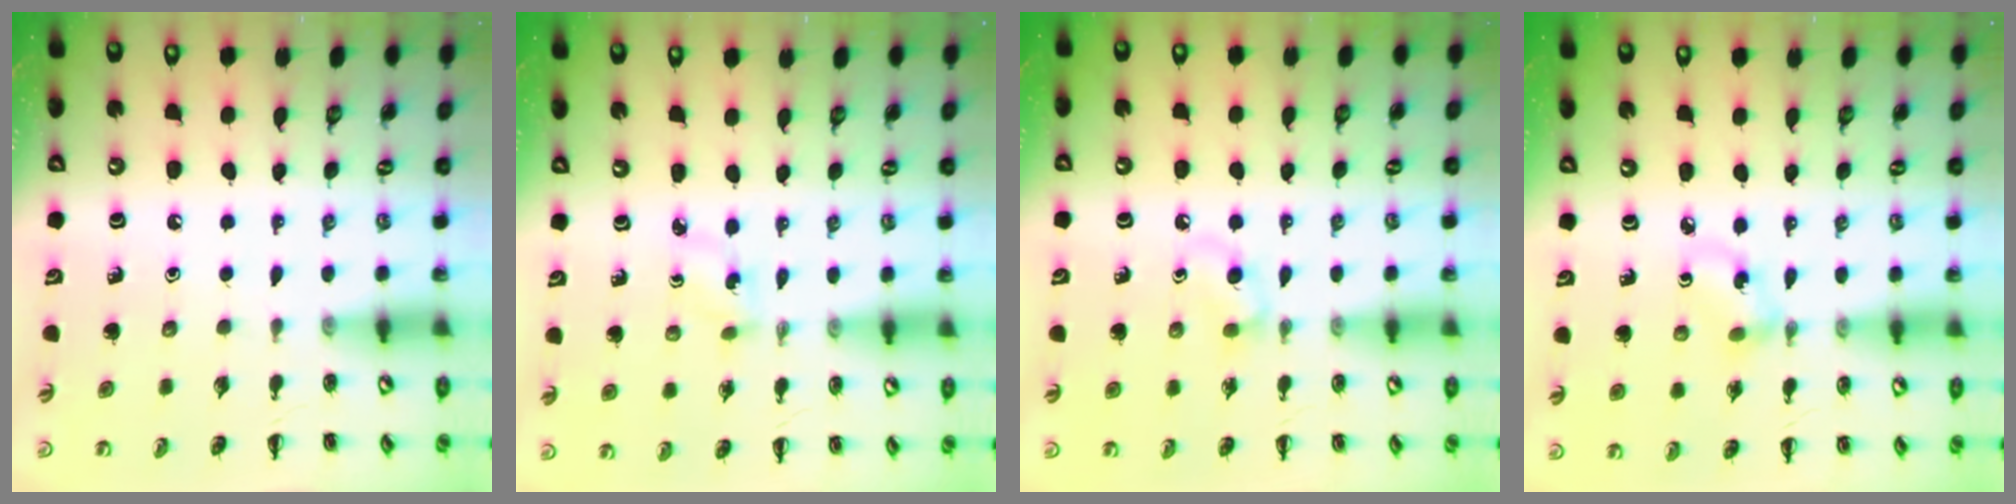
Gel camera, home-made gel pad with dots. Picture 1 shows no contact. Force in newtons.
{"total": 2.5, "press": 2.4, "slide": 0.8}
{"total": 4.4, "press": 4.0, "slide": 1.9}
{"total": 3.0, "press": 2.9, "slide": 0.7}